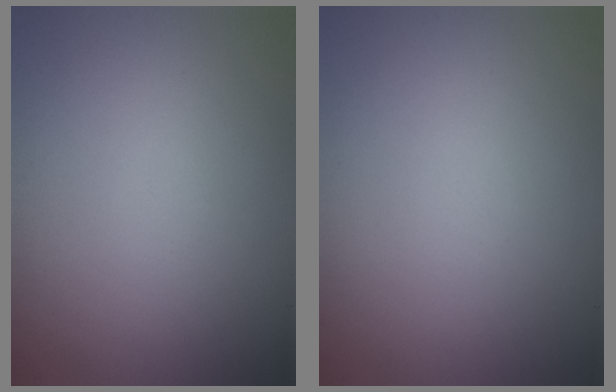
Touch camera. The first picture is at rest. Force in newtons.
{"total": 0.0}